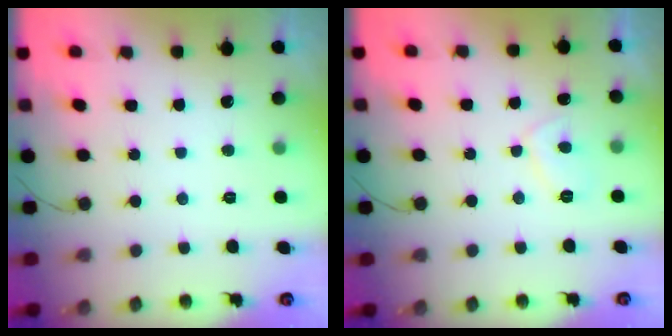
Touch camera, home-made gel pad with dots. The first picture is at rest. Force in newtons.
{"total": 2.8, "press": 2.7, "slide": 0.9}